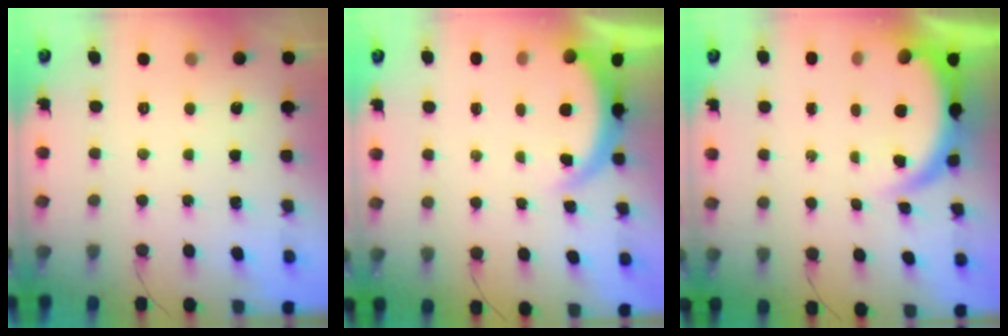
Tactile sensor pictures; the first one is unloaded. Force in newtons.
{"total": 5.5, "press": 5.5, "slide": 0.4}
{"total": 6.4, "press": 6.1, "slide": 1.6}